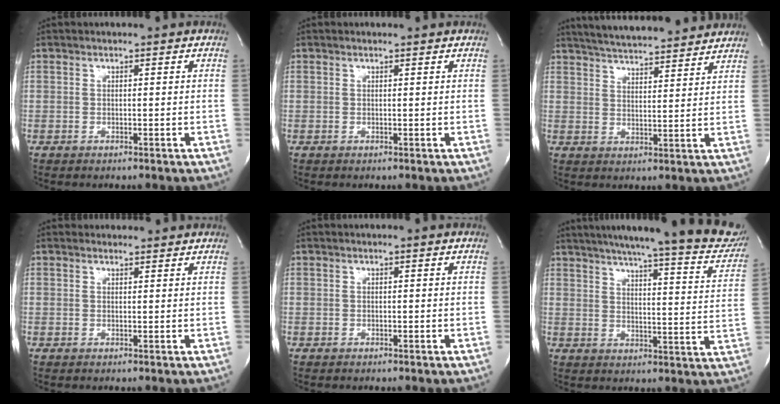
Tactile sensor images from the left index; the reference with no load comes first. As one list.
[{"total": 0.0}, {"total": 16.8, "force": [15.3, 2.1, 6.6], "torque": [-0.109, 0.022, 0.217]}, {"total": 1.6, "force": [1.5, 0.5, -0.2], "torque": [-0.008, 0.005, 0.016]}, {"total": 0.0}, {"total": 25.6, "force": [21.8, 2.7, 13.1], "torque": [-0.191, -0.046, 0.259]}]